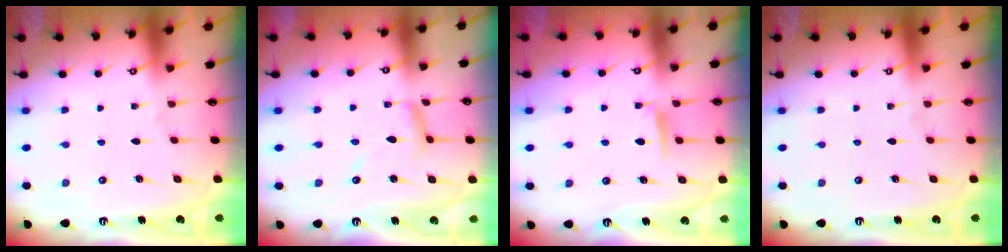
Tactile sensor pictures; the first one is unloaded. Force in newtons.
{"total": 7.0, "press": 7.0, "slide": 0.1}
{"total": 5.0, "press": 4.9, "slide": 0.6}
{"total": 0.0}